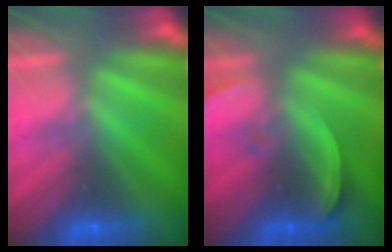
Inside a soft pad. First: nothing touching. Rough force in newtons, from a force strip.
{"total": 2.6}